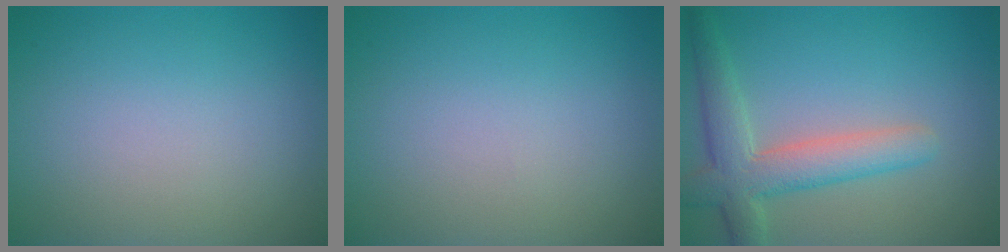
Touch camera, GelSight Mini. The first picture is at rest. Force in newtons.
{"total": 0.0}
{"total": 5.1, "press": 5.0, "slide": 0.5}